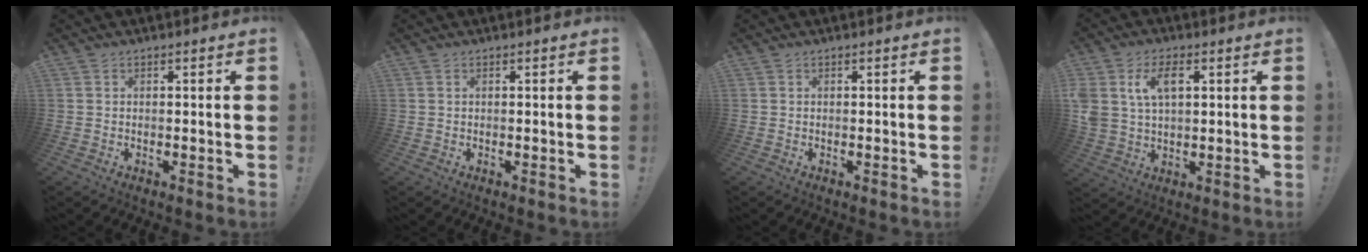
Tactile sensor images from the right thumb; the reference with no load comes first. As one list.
[{"total": 0.0}, {"total": 0.0}, {"total": 9.0, "force": [3.3, 5.7, 6.1], "torque": [-0.123, 0.001, 0.060]}]